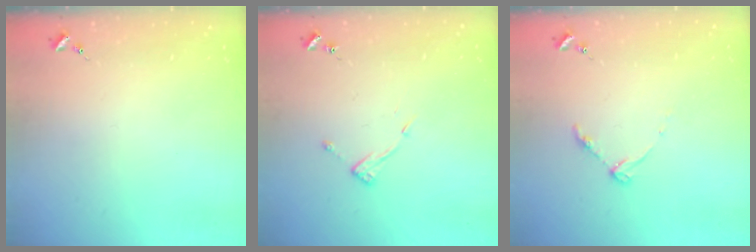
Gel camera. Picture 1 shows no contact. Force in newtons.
{"total": 8.1, "press": 8.0, "slide": 0.4}
{"total": 4.6, "press": 4.5, "slide": 0.6}